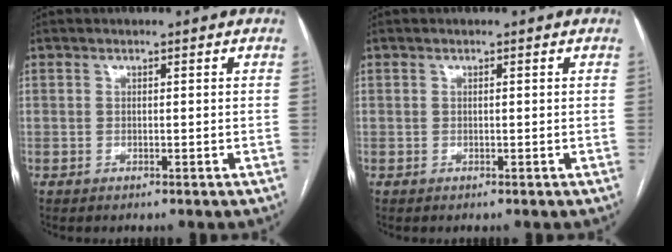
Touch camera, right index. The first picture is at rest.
{"total": 0.0}